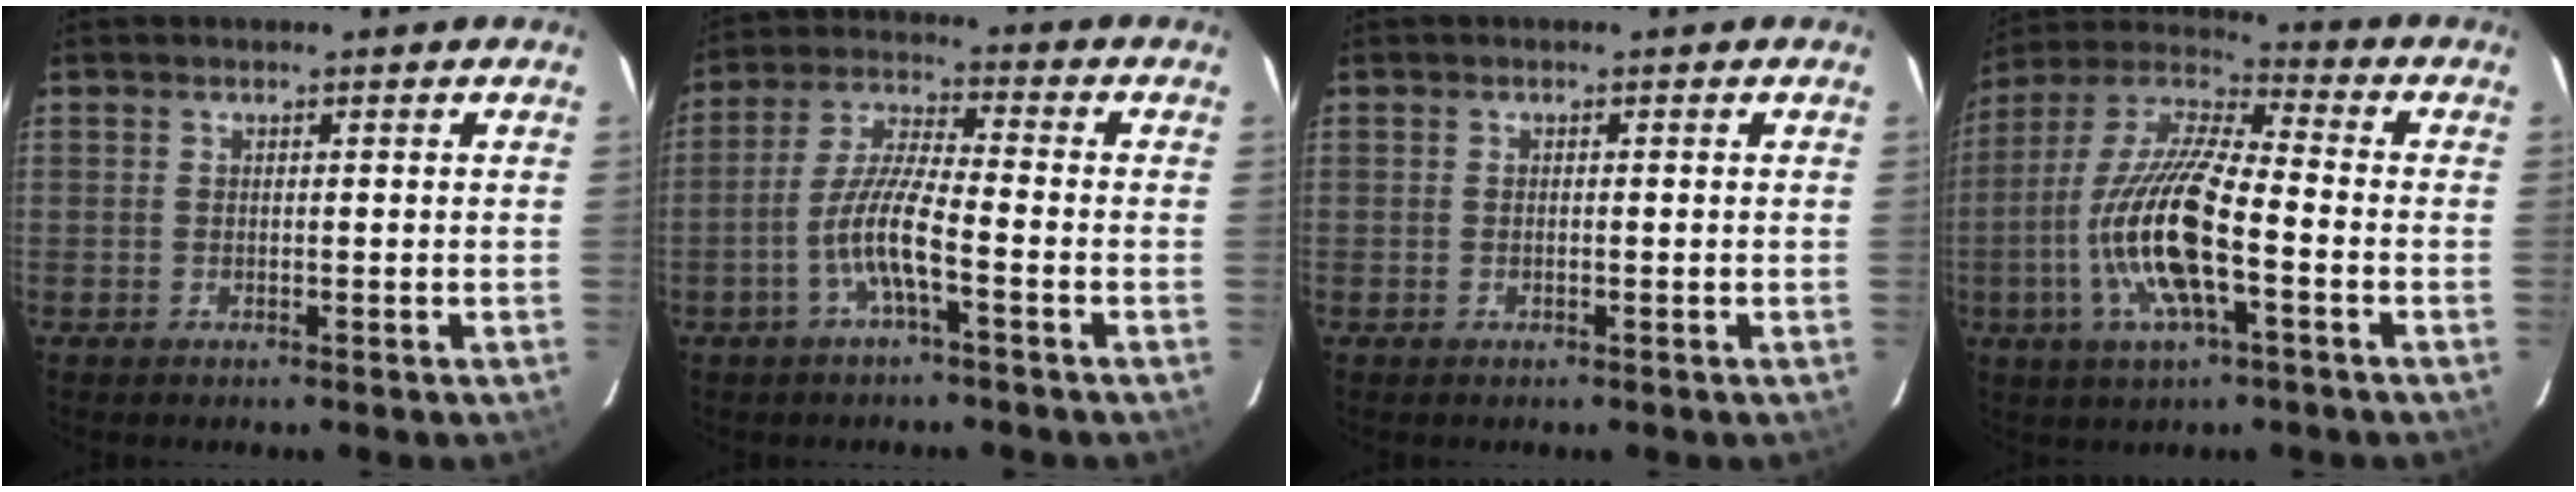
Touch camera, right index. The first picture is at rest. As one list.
[{"total": 8.1, "force": [-3.5, 0.8, 7.3], "torque": [-0.156, 0.006, -0.069]}, {"total": 0.5, "force": [-0.2, 0.1, 0.5], "torque": [-0.009, 0.001, -0.005]}, {"total": 17.5, "force": [-5.0, 4.6, 16.1], "torque": [-0.326, -0.008, -0.103]}]